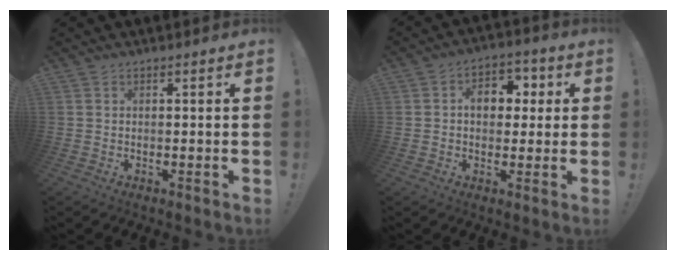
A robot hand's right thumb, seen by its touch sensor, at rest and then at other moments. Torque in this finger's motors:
{"motor_torque": [0.69, 1.22, 0.80, -0.28, 0.00]}